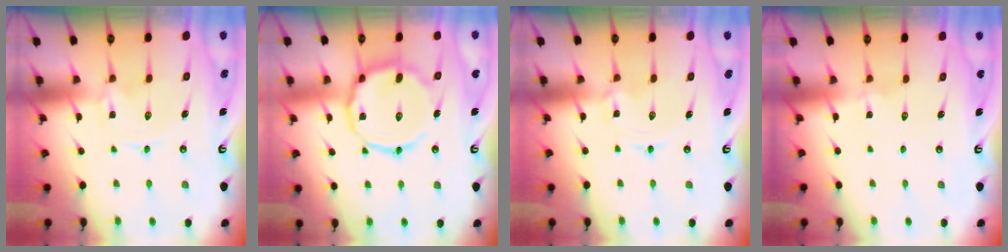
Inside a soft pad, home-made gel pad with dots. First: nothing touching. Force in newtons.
{"total": 15.6, "press": 15.5, "slide": 1.2}
{"total": 1.7, "press": 1.7, "slide": 0.2}
{"total": 0.6, "press": 0.6, "slide": 0.2}